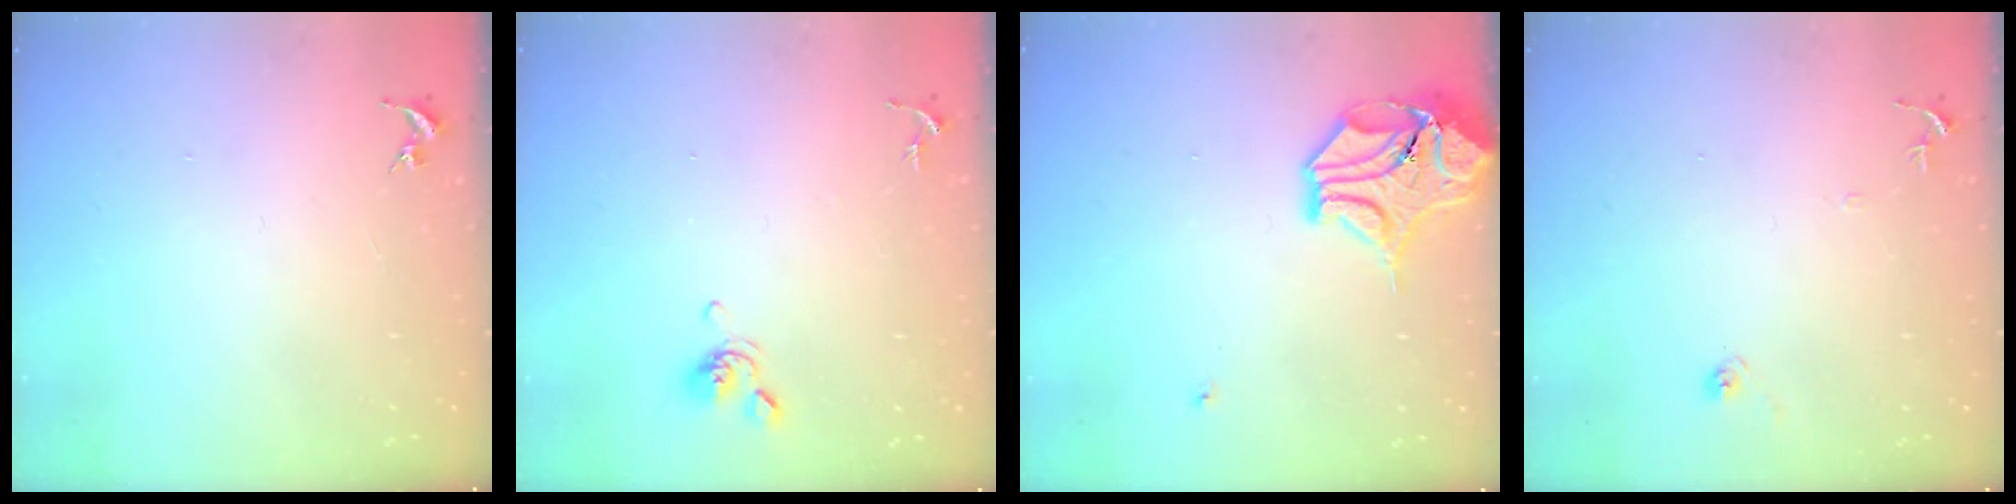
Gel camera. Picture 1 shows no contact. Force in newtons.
{"total": 6.2, "press": 6.1, "slide": 1.1}
{"total": 13.4, "press": 13.3, "slide": 1.9}
{"total": 6.4, "press": 6.4, "slide": 0.6}